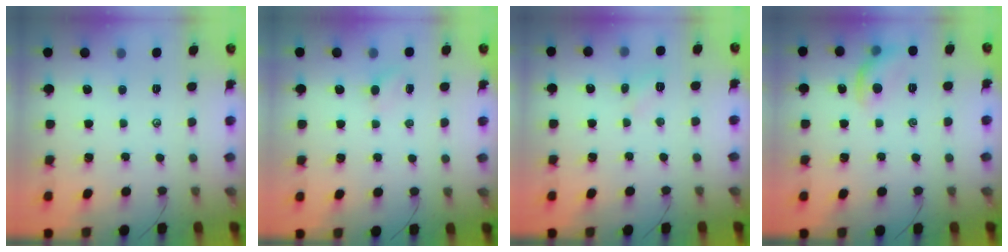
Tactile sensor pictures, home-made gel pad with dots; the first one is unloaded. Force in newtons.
{"total": 1.6, "press": 1.5, "slide": 0.6}
{"total": 5.0, "press": 4.8, "slide": 1.6}
{"total": 9.4, "press": 9.4, "slide": 0.2}